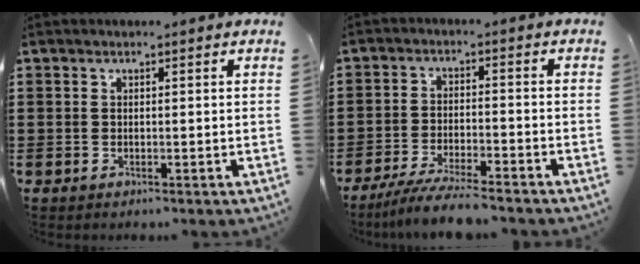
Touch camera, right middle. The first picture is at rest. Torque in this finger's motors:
{"motor_torque": [1.13, -0.66, 0.18, 0.08]}